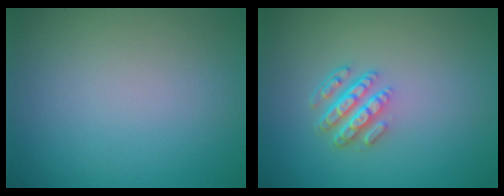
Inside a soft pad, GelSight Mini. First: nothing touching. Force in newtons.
{"total": 4.2, "press": 3.1, "slide": 2.9}